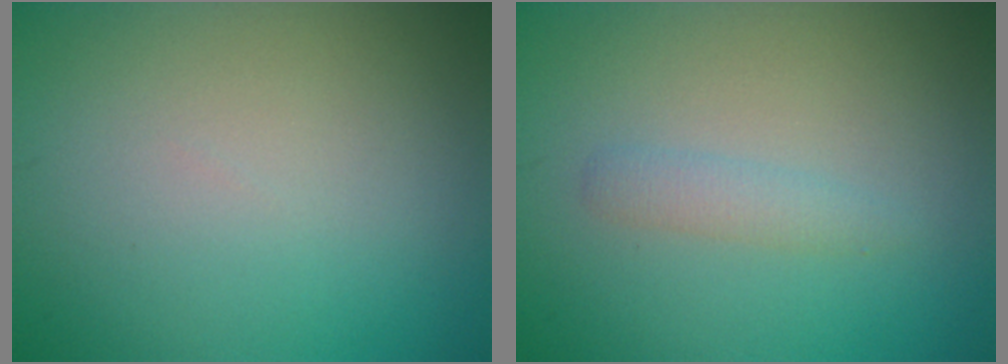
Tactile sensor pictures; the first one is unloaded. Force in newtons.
{"total": 1.3, "press": 1.3, "slide": 0.0}